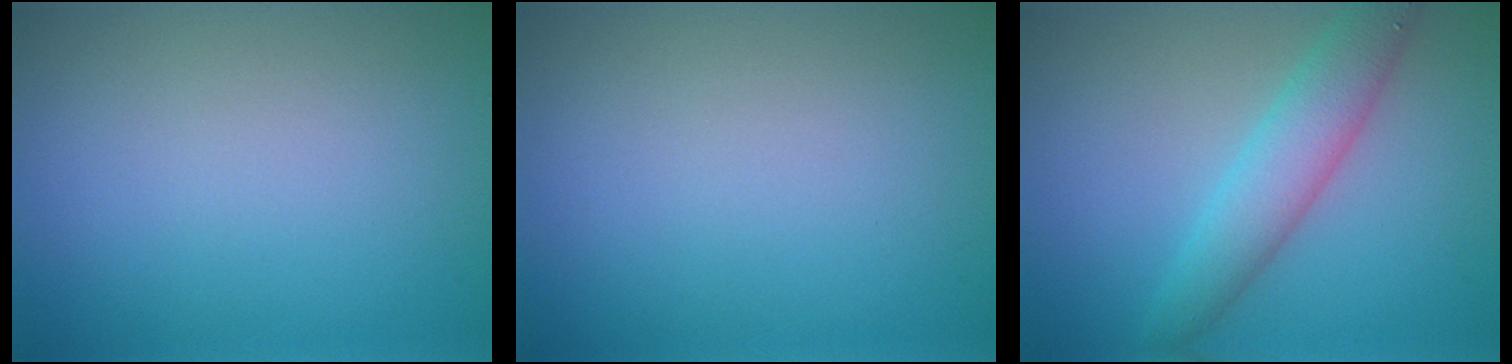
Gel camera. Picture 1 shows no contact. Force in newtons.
{"total": 0.0}
{"total": 4.1, "press": 4.1, "slide": 0.0}